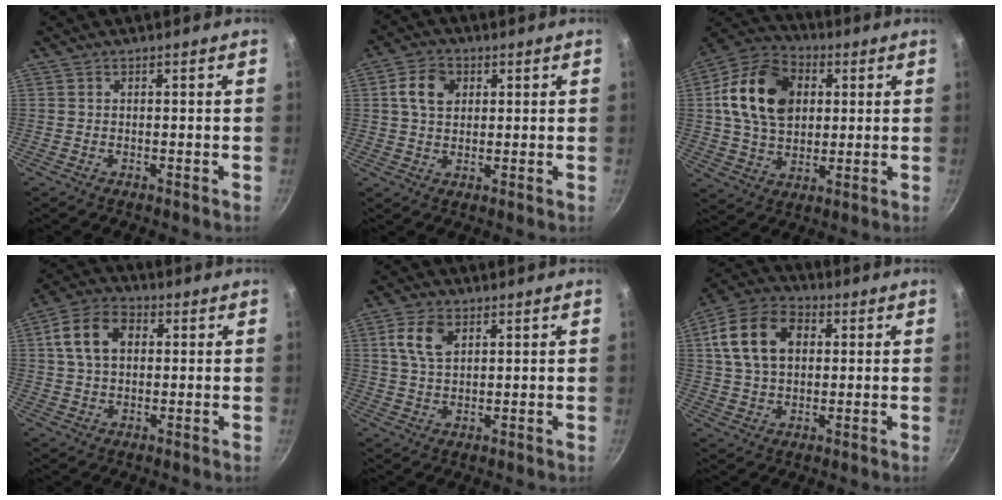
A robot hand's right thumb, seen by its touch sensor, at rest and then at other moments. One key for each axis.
{"total": 6.4, "fx": 1.8, "fy": 4.7, "fz": 4.0, "tx": -0.058, "ty": 0.006, "tz": 0.027}
{"total": 18.0, "fx": 3.7, "fy": 12.8, "fz": 12.1, "tx": -0.187, "ty": 0.010, "tz": 0.054}
{"total": 9.9, "fx": 2.2, "fy": 6.9, "fz": 6.8, "tx": -0.108, "ty": 0.017, "tz": 0.028}
{"total": 6.7, "fx": 2.7, "fy": 4.0, "fz": 4.7, "tx": -0.083, "ty": -0.001, "tz": 0.051}
{"total": 14.3, "fx": 3.5, "fy": 9.9, "fz": 9.7, "tx": -0.159, "ty": 0.013, "tz": 0.048}